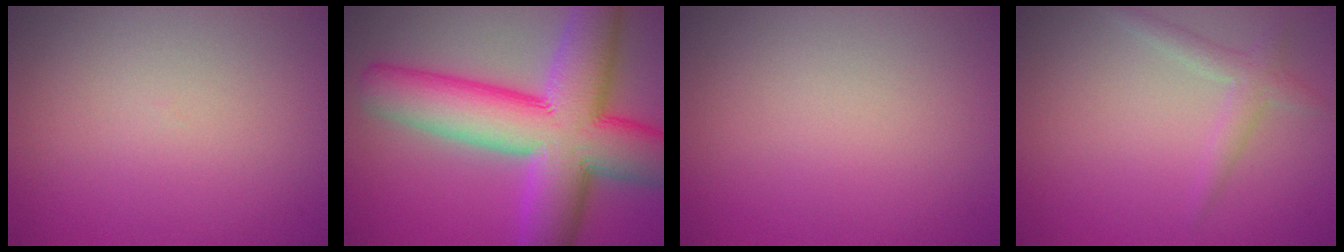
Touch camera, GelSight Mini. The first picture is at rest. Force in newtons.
{"total": 14.0, "press": 14.0, "slide": 0.4}
{"total": 0.0}
{"total": 1.7, "press": 1.7, "slide": 0.0}